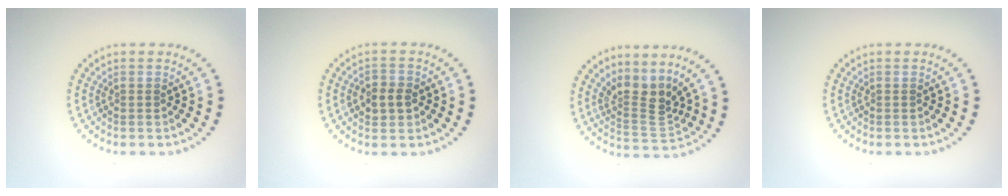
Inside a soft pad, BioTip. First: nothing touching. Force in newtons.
{"total": 2.4, "press": 2.4, "slide": 0.4}
{"total": 3.4, "press": 2.4, "slide": 2.5}
{"total": 0.0}